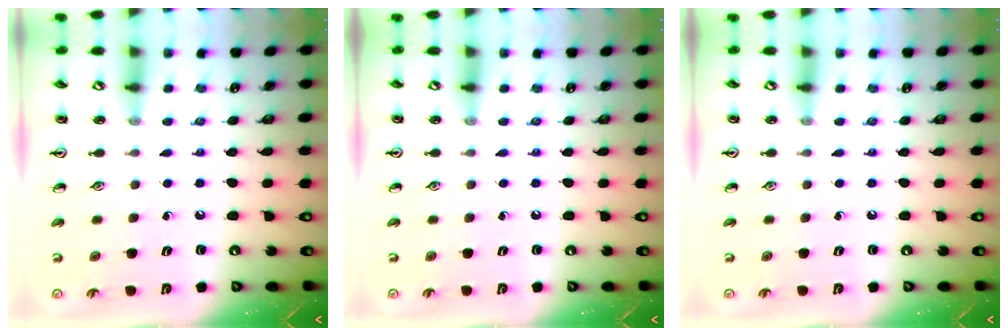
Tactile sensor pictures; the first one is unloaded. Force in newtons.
{"total": 0.0}
{"total": 0.0}